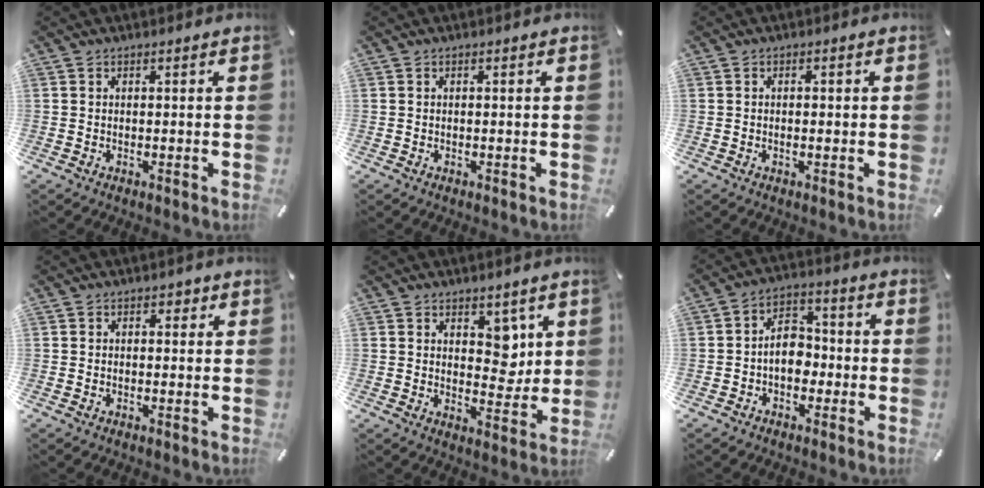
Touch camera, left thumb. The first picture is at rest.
{"total": 0.0}
{"total": 1.1, "force": [-0.3, 0.3, 1.0], "torque": [-0.019, 0.001, -0.006]}
{"total": 1.3, "force": [0.2, 1.0, 0.8], "torque": [0.000, 0.000, -0.002]}
{"total": 6.7, "force": [2.9, 5.0, 3.4], "torque": [-0.017, -0.022, 0.045]}
{"total": 7.7, "force": [-1.7, 5.6, 5.0], "torque": [-0.093, 0.016, -0.033]}